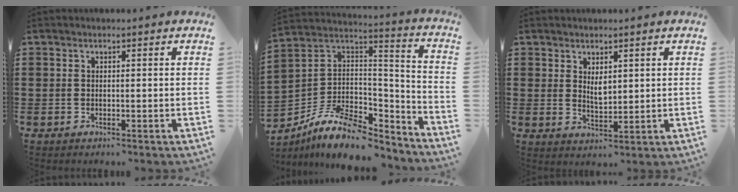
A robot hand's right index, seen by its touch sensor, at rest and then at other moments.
{"total": 11.1, "force": [-7.7, 5.2, 6.1], "torque": [-0.128, 0.018, -0.143]}
{"total": 2.5, "force": [1.3, 1.0, 1.8], "torque": [-0.029, -0.003, 0.023]}